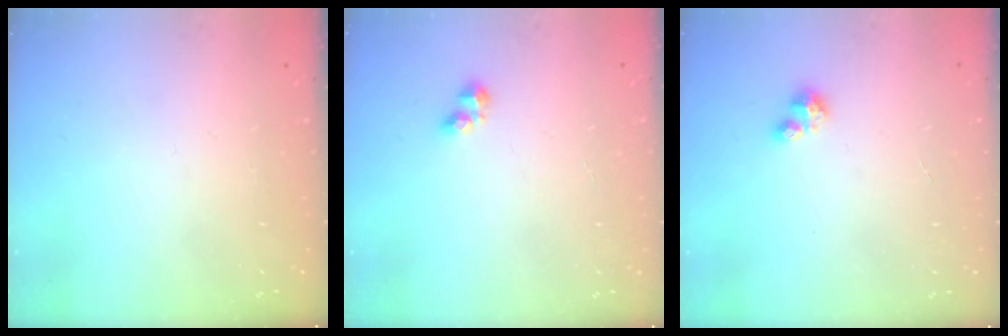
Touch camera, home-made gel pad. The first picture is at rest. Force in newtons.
{"total": 2.5, "press": 2.5, "slide": 0.5}
{"total": 4.2, "press": 4.2, "slide": 0.4}